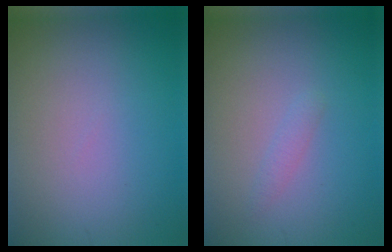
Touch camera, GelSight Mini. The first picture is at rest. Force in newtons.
{"total": 0.9, "press": 0.9, "slide": 0.0}